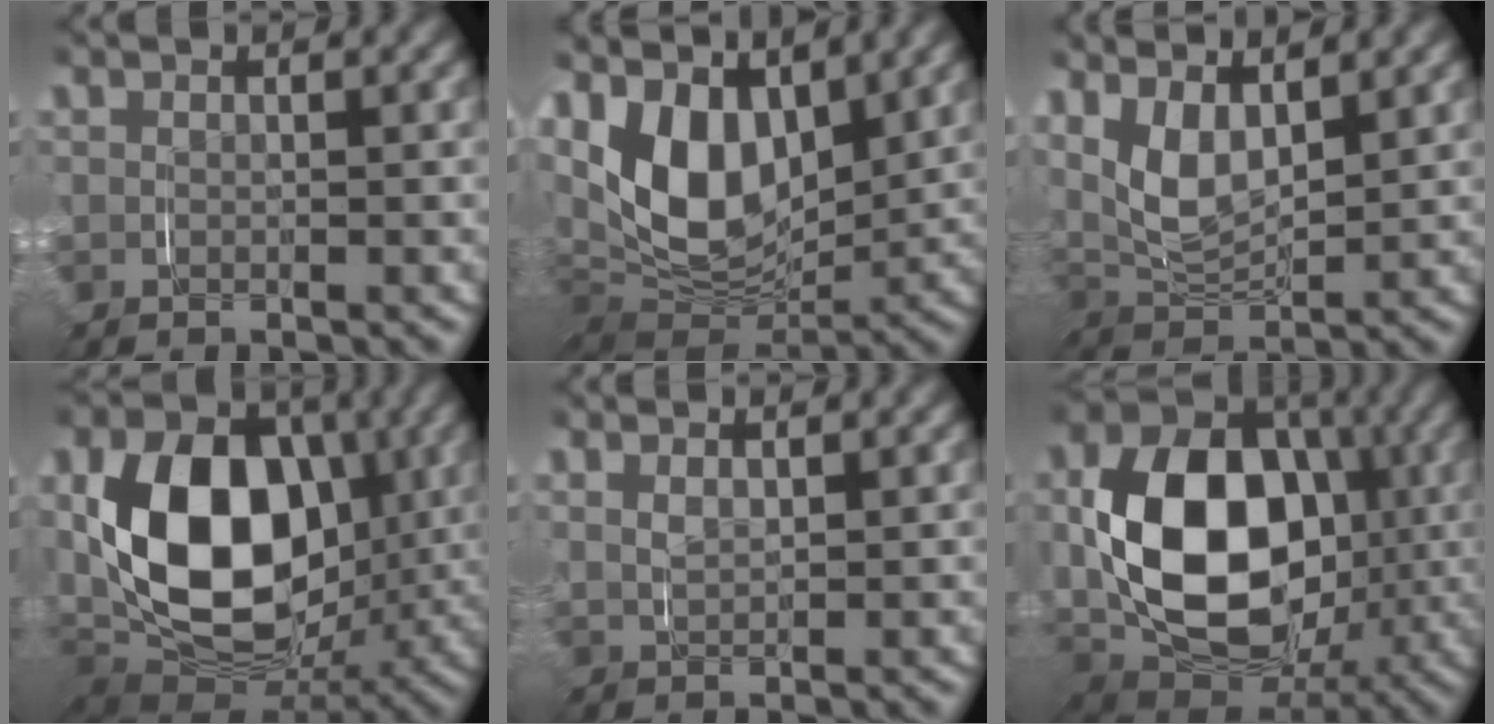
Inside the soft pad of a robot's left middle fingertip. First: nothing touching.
{"total": 9.9, "force": [1.8, 6.4, 7.4], "torque": [-0.156, -0.009, 0.031]}
{"total": 7.1, "force": [1.8, 4.8, 4.9], "torque": [-0.124, -0.008, 0.032]}
{"total": 14.6, "force": [0.8, 9.8, 10.8], "torque": [-0.199, -0.014, 0.006]}
{"total": 1.5, "force": [0.8, 0.8, 1.0], "torque": [-0.026, -0.005, 0.021]}
{"total": 15.1, "force": [-0.5, 10.5, 10.9], "torque": [-0.209, -0.024, -0.007]}